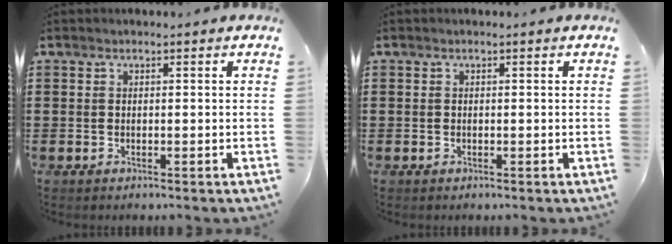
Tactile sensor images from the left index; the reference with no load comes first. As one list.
[{"total": 0.0}]